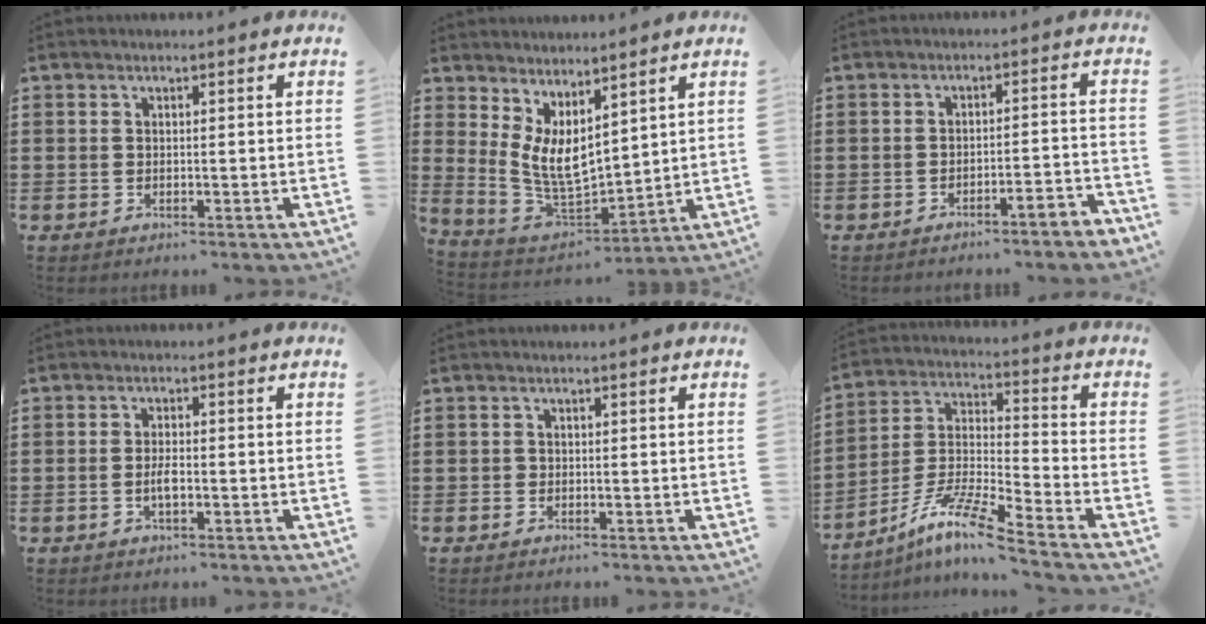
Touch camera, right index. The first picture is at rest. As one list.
[{"total": 6.2, "force": [2.4, 3.2, 4.8], "torque": [-0.123, -0.028, 0.041]}, {"total": 3.0, "force": [-2.8, -0.2, 1.2], "torque": [-0.023, -0.001, -0.058]}, {"total": 2.8, "force": [-0.8, 1.0, 2.5], "torque": [-0.055, 0.000, -0.016]}, {"total": 0.5, "force": [-0.2, 0.5, 0.1], "torque": [-0.003, 0.003, -0.004]}, {"total": 10.2, "force": [-8.0, 0.3, 6.4], "torque": [-0.138, -0.005, -0.163]}]